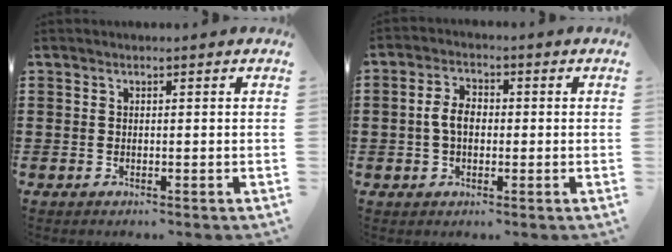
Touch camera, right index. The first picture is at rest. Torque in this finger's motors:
{"motor_torque": [0.33, -0.23, 0.12, 0.10]}